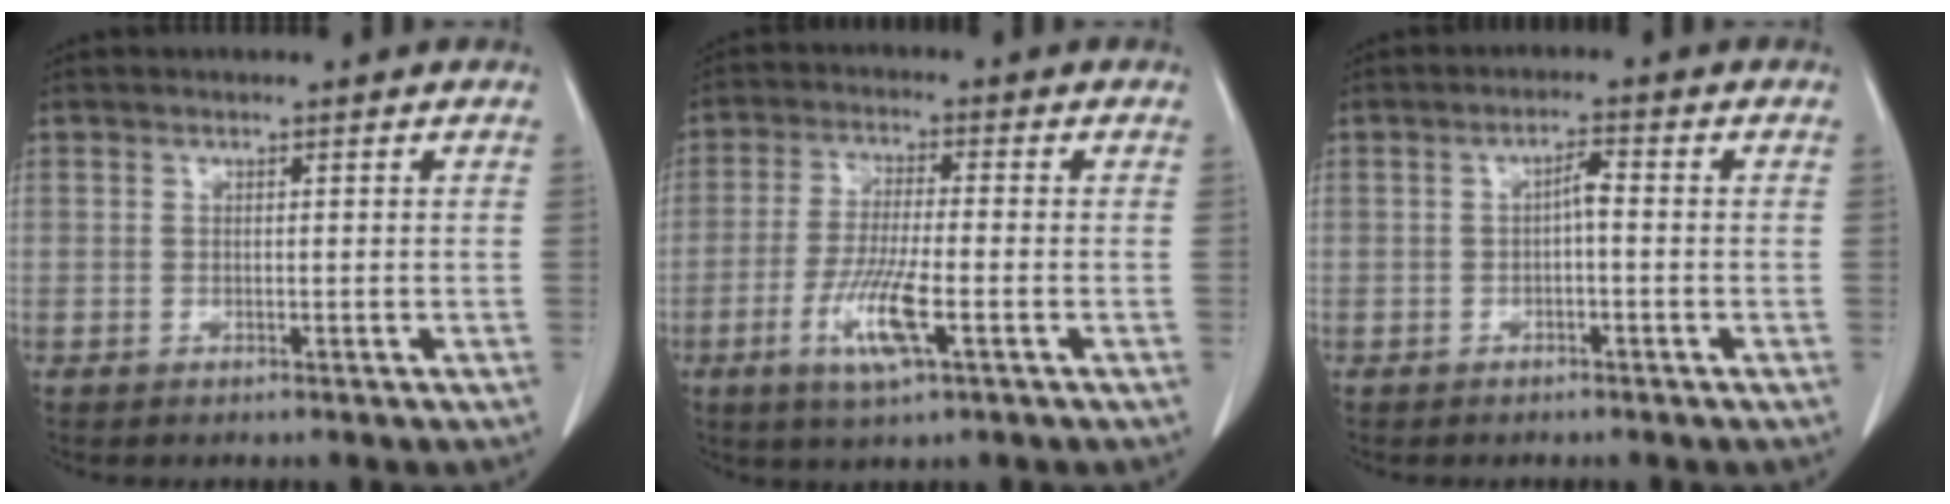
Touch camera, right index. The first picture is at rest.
{"total": 8.4, "force": [-3.2, 0.8, 7.7], "torque": [-0.157, -0.016, -0.061]}
{"total": 2.1, "force": [-0.3, 0.5, 2.0], "torque": [-0.034, 0.008, -0.006]}